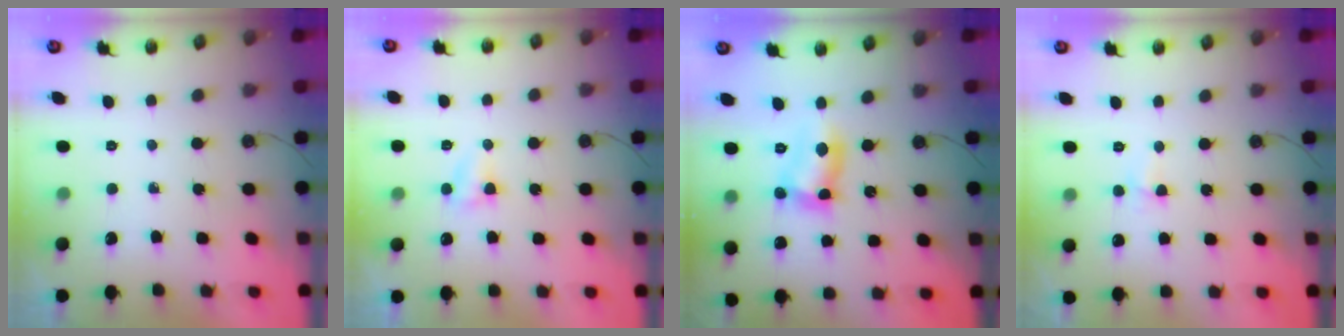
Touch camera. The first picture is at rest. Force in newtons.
{"total": 3.5, "press": 3.4, "slide": 0.6}
{"total": 10.8, "press": 10.7, "slide": 0.7}
{"total": 2.1, "press": 2.1, "slide": 0.5}